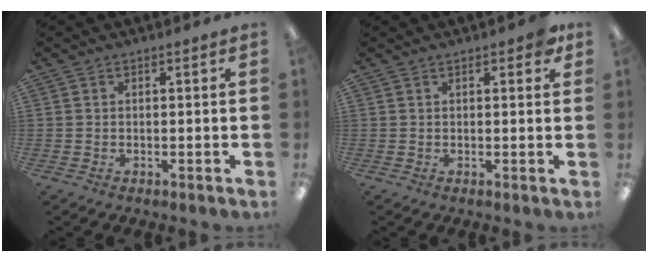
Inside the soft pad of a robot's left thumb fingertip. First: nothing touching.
{"total": 2.3, "force": [1.3, 0.9, 1.6], "torque": [-0.019, -0.003, 0.019]}